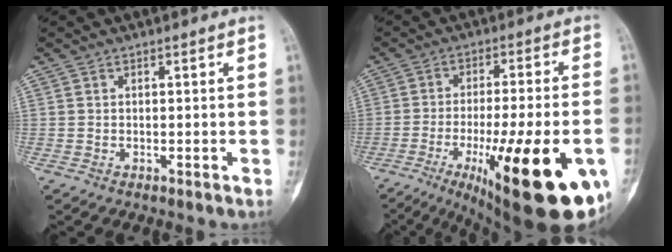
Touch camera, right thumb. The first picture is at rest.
{"total": 26.8, "force": [-10.3, 7.0, 23.8], "torque": [-0.297, 0.006, -0.138]}